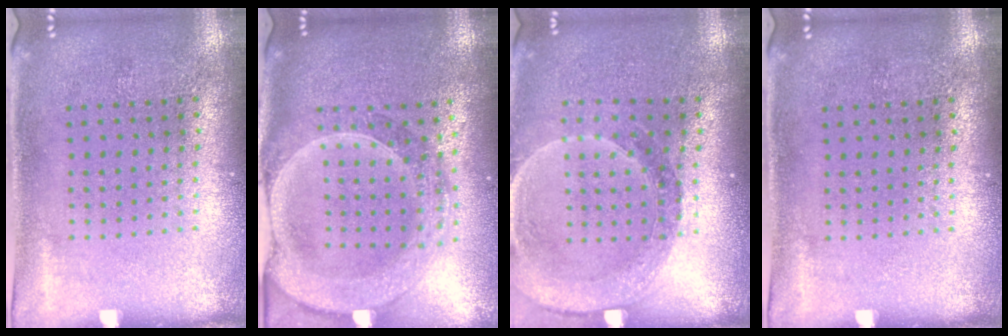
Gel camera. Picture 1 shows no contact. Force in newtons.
{"total": 2.7, "press": 2.4, "slide": 1.2}
{"total": 1.4, "press": 1.4, "slide": 0.1}
{"total": 0.0}